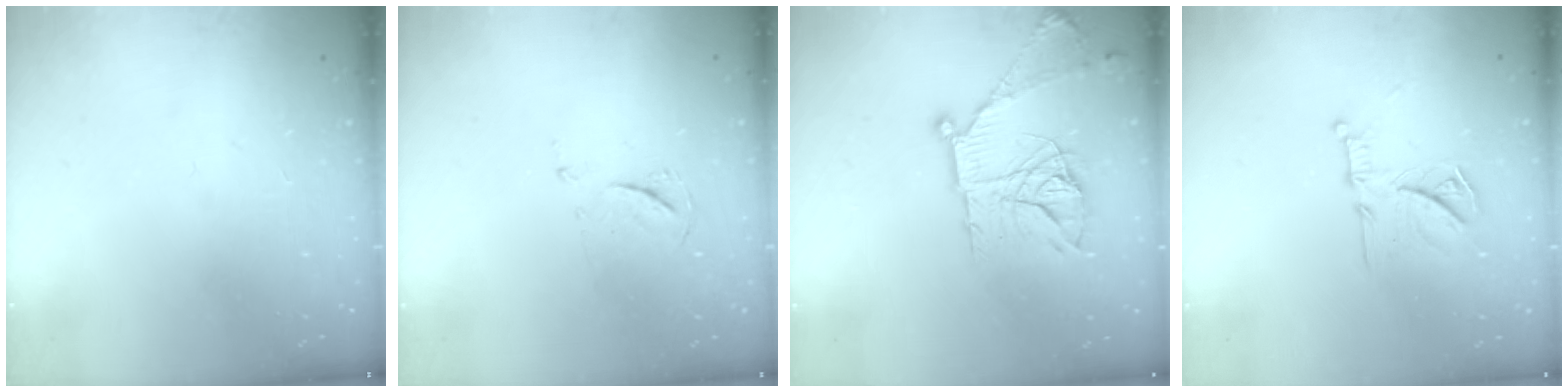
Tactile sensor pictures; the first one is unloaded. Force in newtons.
{"total": 5.6, "press": 5.6, "slide": 0.8}
{"total": 18.2, "press": 18.2, "slide": 1.2}
{"total": 12.5, "press": 12.5, "slide": 0.8}